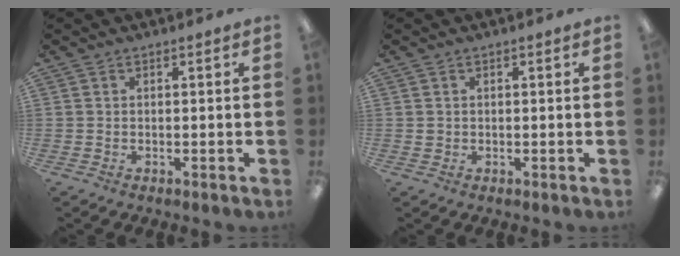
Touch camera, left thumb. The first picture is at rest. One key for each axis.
{"total": 0.7, "fx": 0.1, "fy": 0.7, "fz": 0.1, "tx": -0.003, "ty": 0.005, "tz": 0.002}